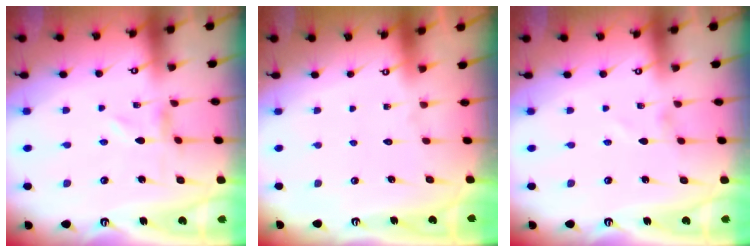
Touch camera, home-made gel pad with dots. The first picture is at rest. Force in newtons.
{"total": 1.8, "press": 1.8, "slide": 0.2}
{"total": 0.7, "press": 0.7, "slide": 0.0}